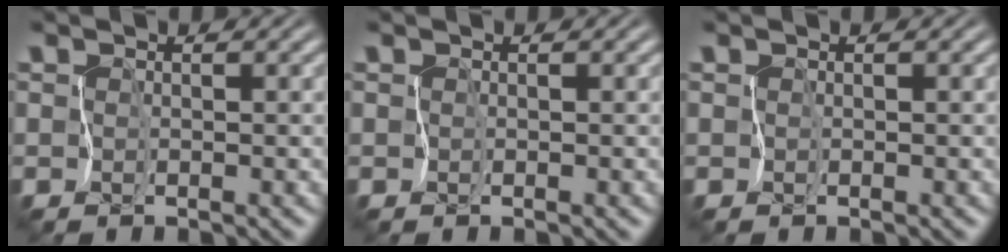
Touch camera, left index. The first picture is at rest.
{"total": 0.0}
{"total": 0.0}